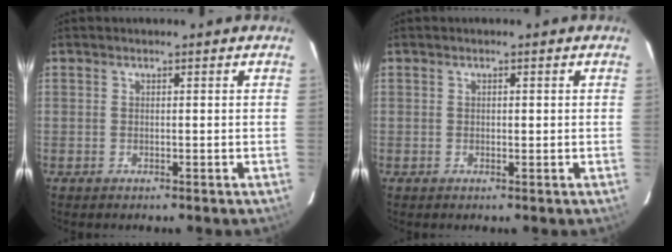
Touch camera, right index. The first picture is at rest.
{"total": 0.6, "force": [0.1, 0.2, 0.5], "torque": [-0.008, 0.000, 0.003]}